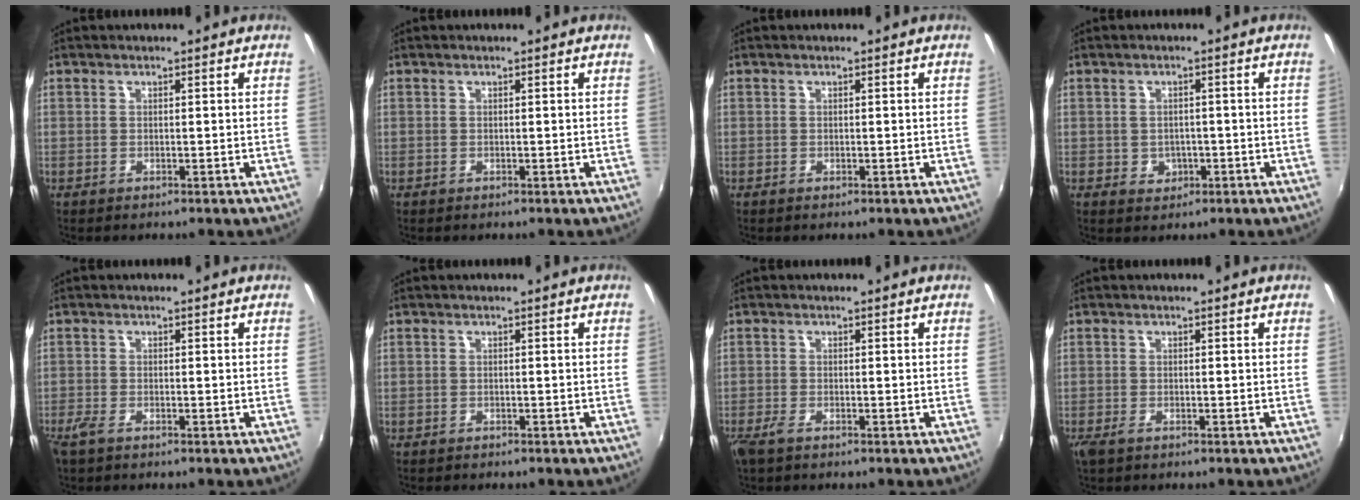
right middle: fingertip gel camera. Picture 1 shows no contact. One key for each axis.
{"total": 0.0}
{"total": 0.0}
{"total": 3.1, "fx": -0.8, "fy": 2.9, "fz": 1.0, "tx": -0.021, "ty": 0.001, "tz": -0.005}
{"total": 2.1, "fx": -1.6, "fy": 0.6, "fz": 1.3, "tx": -0.031, "ty": -0.007, "tz": -0.032}
{"total": 0.7, "fx": -0.7, "fy": 0.3, "fz": 0.0, "tx": -0.005, "ty": -0.001, "tz": -0.011}
{"total": 2.1, "fx": -1.5, "fy": 0.4, "fz": 1.3, "tx": -0.030, "ty": -0.007, "tz": -0.030}
{"total": 1.7, "fx": -1.1, "fy": 0.5, "fz": 1.1, "tx": -0.024, "ty": -0.007, "tz": -0.021}